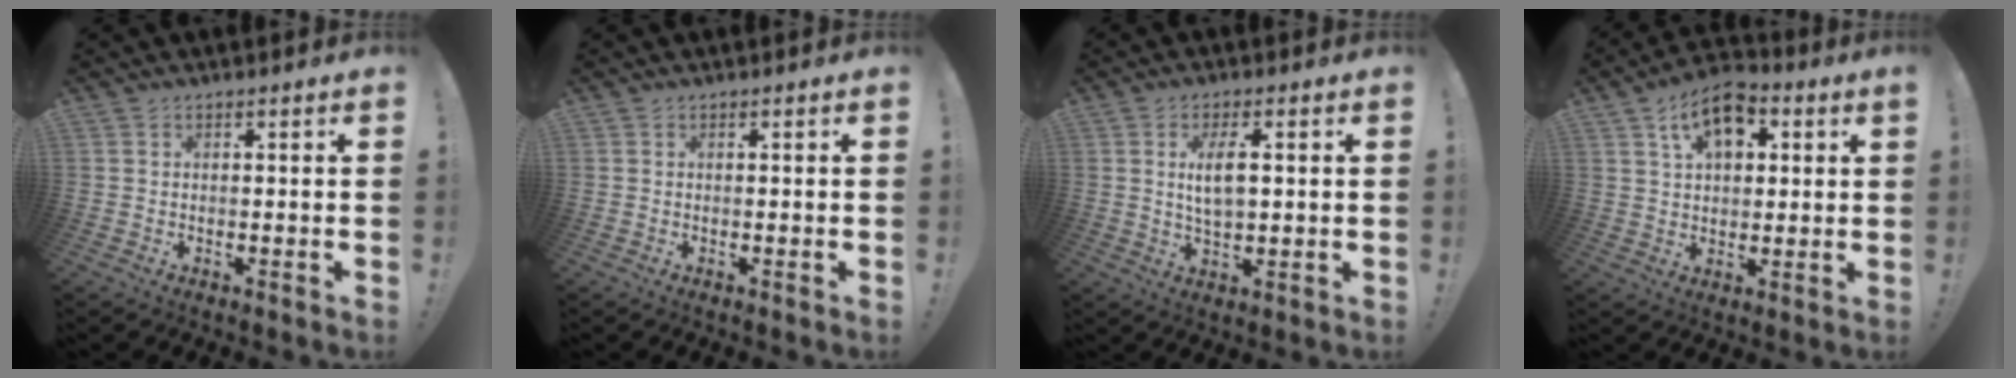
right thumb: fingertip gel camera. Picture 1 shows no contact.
{"total": 0.0}
{"total": 7.0, "force": [1.4, 2.7, 6.3], "torque": [-0.110, -0.004, 0.018]}
{"total": 10.6, "force": [4.7, 6.6, 6.9], "torque": [-0.103, -0.007, 0.085]}